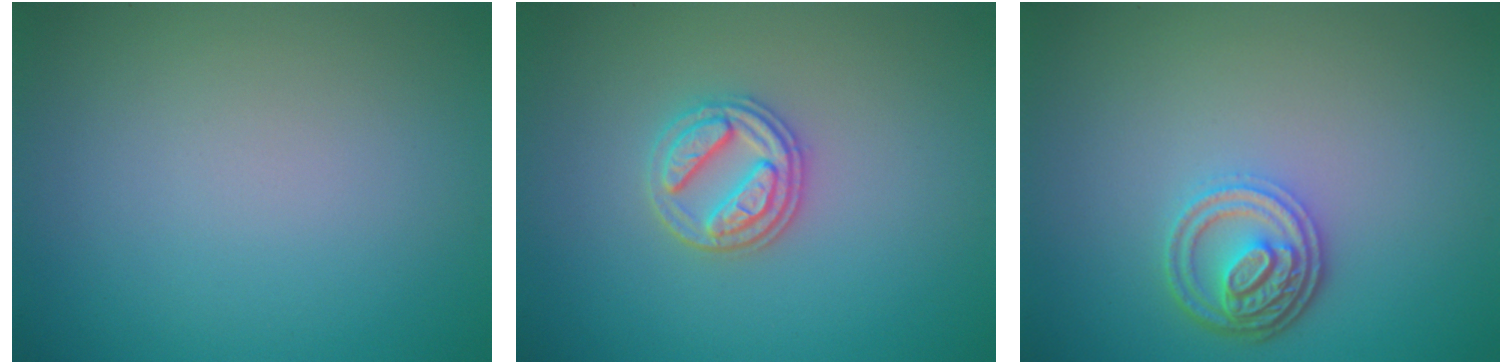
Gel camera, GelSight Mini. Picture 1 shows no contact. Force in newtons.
{"total": 3.0, "press": 2.8, "slide": 1.0}
{"total": 3.8, "press": 3.2, "slide": 2.0}